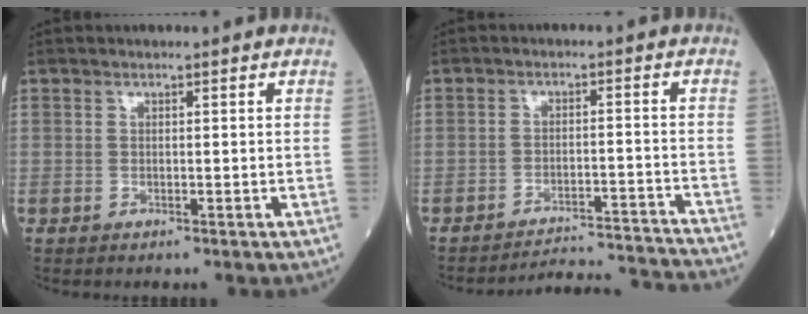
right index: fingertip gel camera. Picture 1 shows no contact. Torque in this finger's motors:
{"motor_torque": [-0.28, -0.40, 0.31, 0.08]}